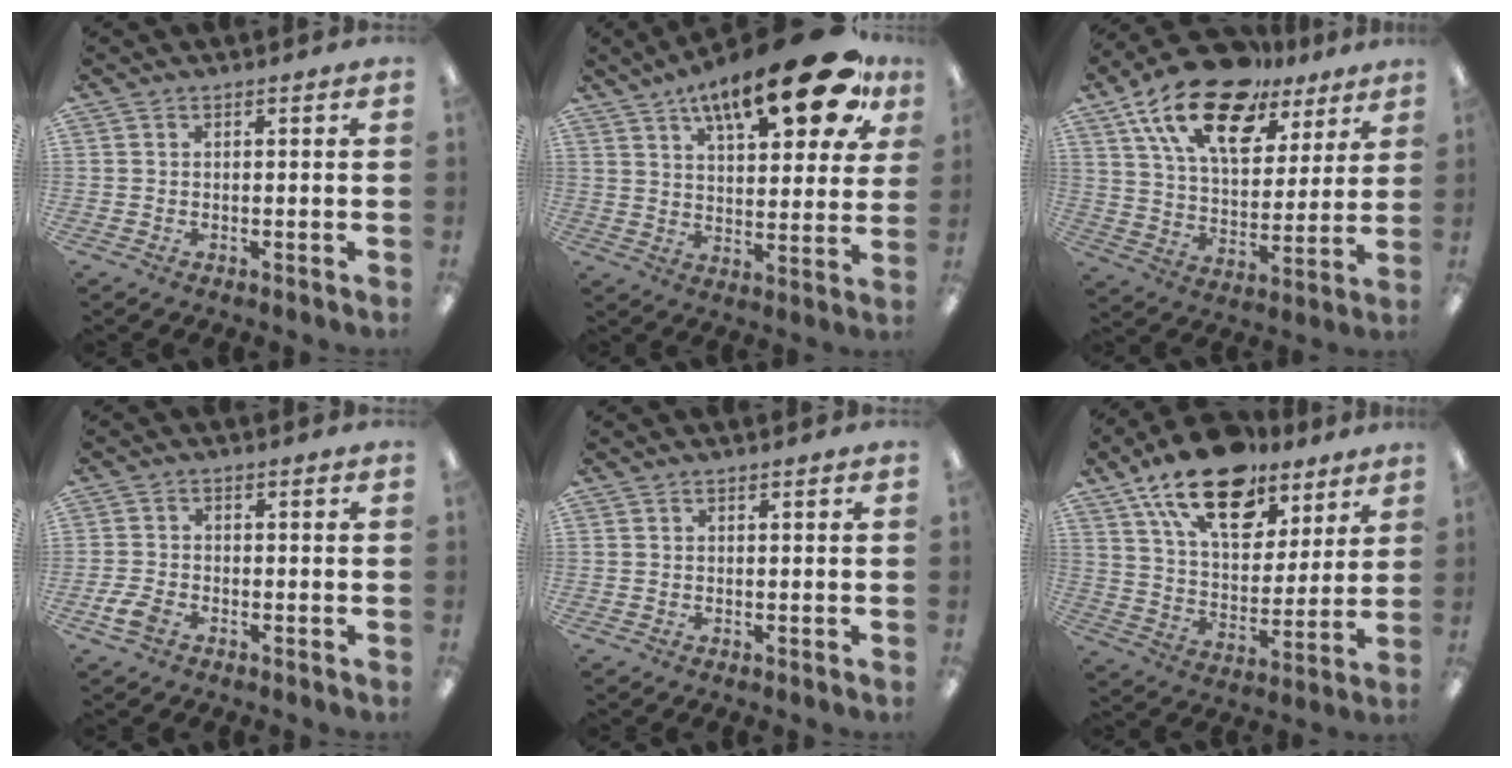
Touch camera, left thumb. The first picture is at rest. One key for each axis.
{"total": 21.6, "fx": 12.9, "fy": 7.2, "fz": 15.8, "tx": -0.240, "ty": -0.059, "tz": 0.206}
{"total": 20.1, "fx": 12.7, "fy": 10.2, "fz": 11.7, "tx": -0.213, "ty": -0.062, "tz": 0.227}
{"total": 3.8, "fx": -2.3, "fy": 2.2, "fz": 2.2, "tx": -0.052, "ty": 0.006, "tz": -0.045}
{"total": 0.0}
{"total": 20.4, "fx": 13.3, "fy": 10.6, "fz": 11.2, "tx": -0.182, "ty": -0.070, "tz": 0.233}